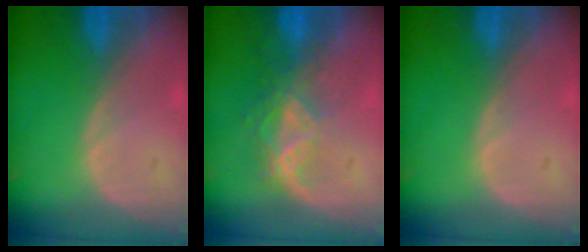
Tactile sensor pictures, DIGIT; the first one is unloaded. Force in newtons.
{"total": 6.6, "press": 5.7, "slide": 3.4}
{"total": 0.0}